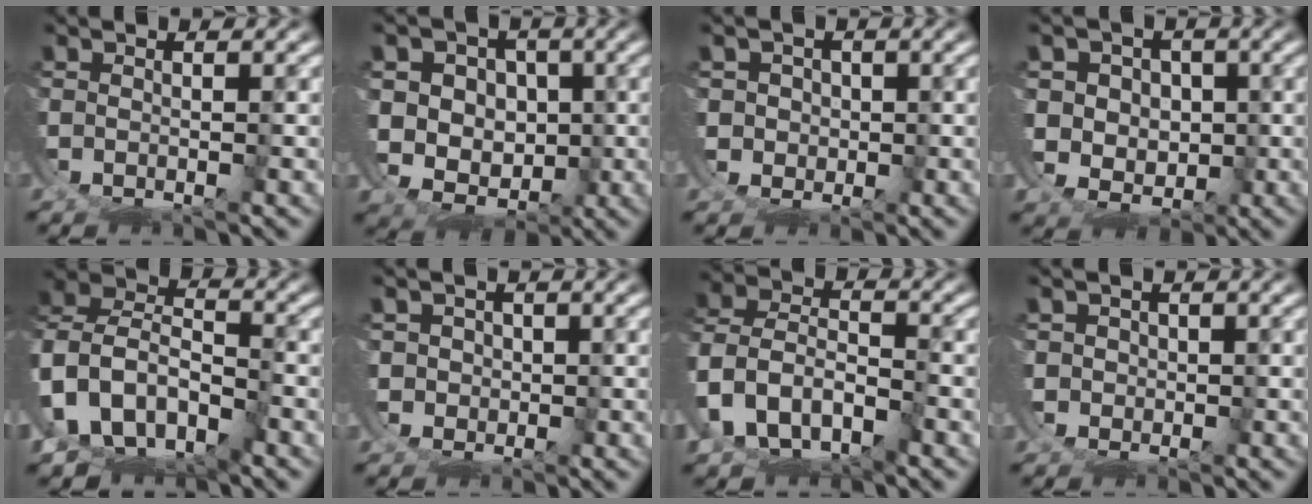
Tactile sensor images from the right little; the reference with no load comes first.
{"total": 6.6, "force": [-0.2, 6.1, 2.6], "torque": [-0.060, -0.036, 0.010]}
{"total": 1.8, "force": [1.1, 1.3, -0.4], "torque": [-0.003, -0.023, 0.032]}
{"total": 3.7, "force": [0.9, 3.4, 1.0], "torque": [-0.023, -0.023, 0.029]}
{"total": 15.5, "force": [-3.6, 14.1, 5.5], "torque": [-0.181, -0.072, -0.061]}
{"total": 1.5, "force": [1.0, 1.0, -0.6], "torque": [0.000, -0.021, 0.030]}
{"total": 8.5, "force": [-2.6, 7.7, 2.3], "torque": [-0.096, -0.042, -0.041]}
{"total": 1.3, "force": [0.9, 0.6, -0.8], "torque": [0.003, -0.019, 0.025]}